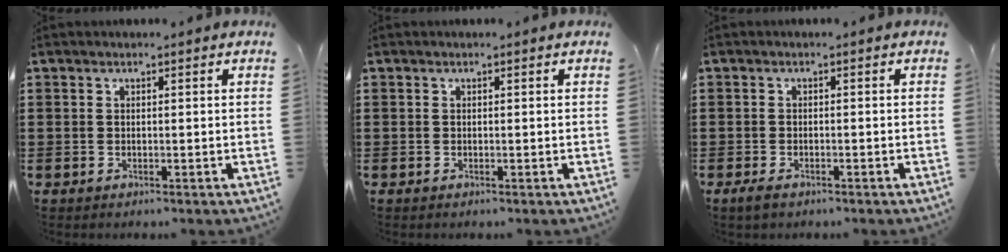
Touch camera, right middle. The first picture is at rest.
{"total": 0.0}
{"total": 1.3, "force": [-0.9, 0.5, 0.8], "torque": [-0.026, -0.006, -0.020]}